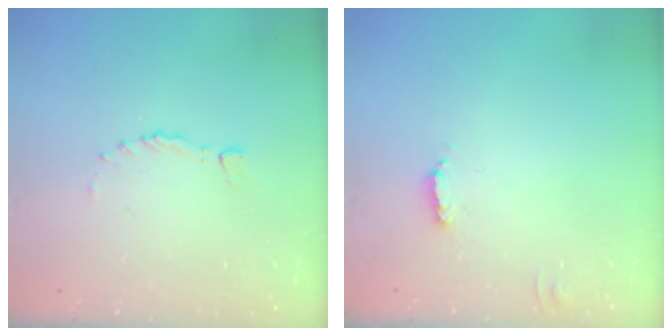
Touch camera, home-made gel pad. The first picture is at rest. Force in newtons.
{"total": 1.8, "press": 1.8, "slide": 0.4}